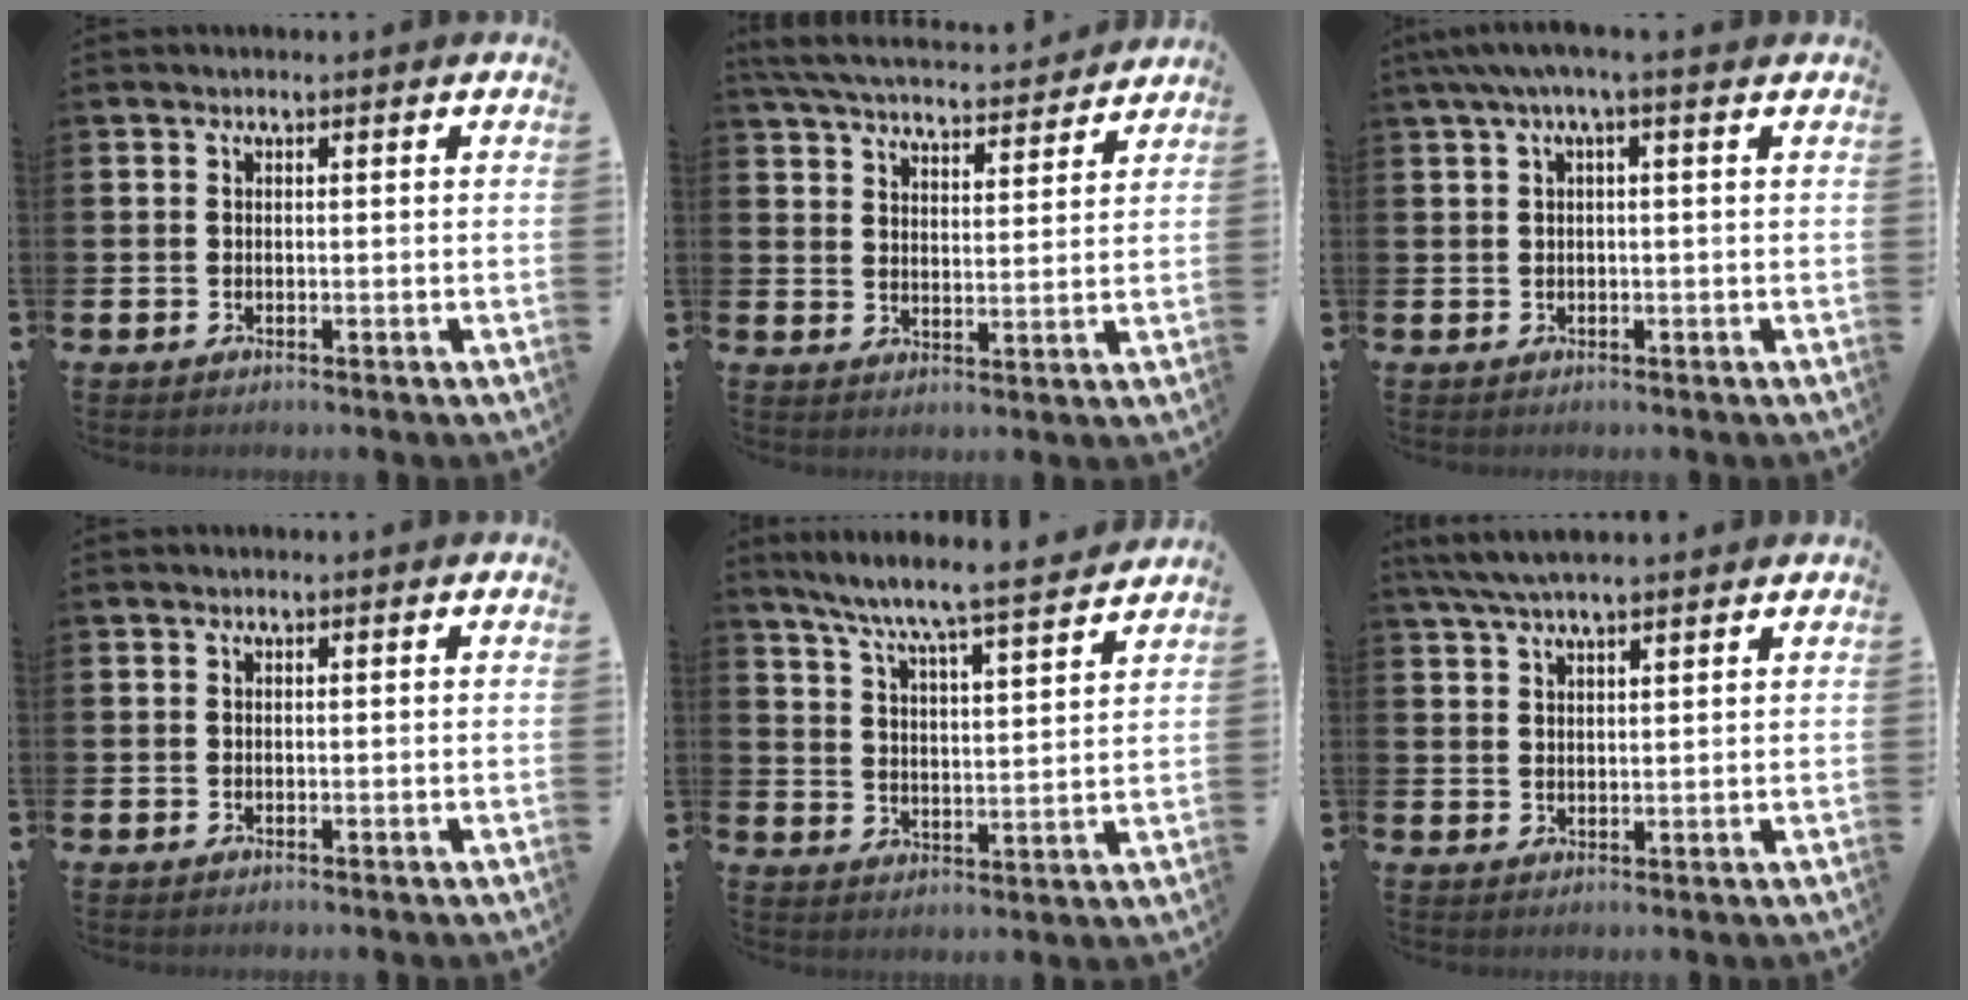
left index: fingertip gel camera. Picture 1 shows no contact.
{"total": 5.7, "force": [5.6, 0.8, 1.0], "torque": [-0.035, -0.044, 0.095]}
{"total": 2.4, "force": [0.7, 0.0, 2.3], "torque": [-0.046, 0.002, 0.013]}
{"total": 0.0}
{"total": 7.4, "force": [6.9, -0.3, 2.5], "torque": [-0.078, -0.055, 0.118]}
{"total": 4.9, "force": [4.3, 0.7, 2.2], "torque": [-0.055, -0.005, 0.080]}